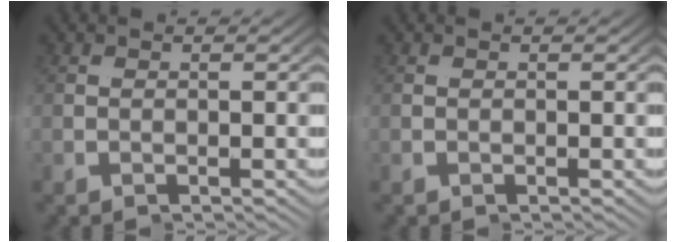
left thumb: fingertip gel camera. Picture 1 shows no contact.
{"total": 0.0}